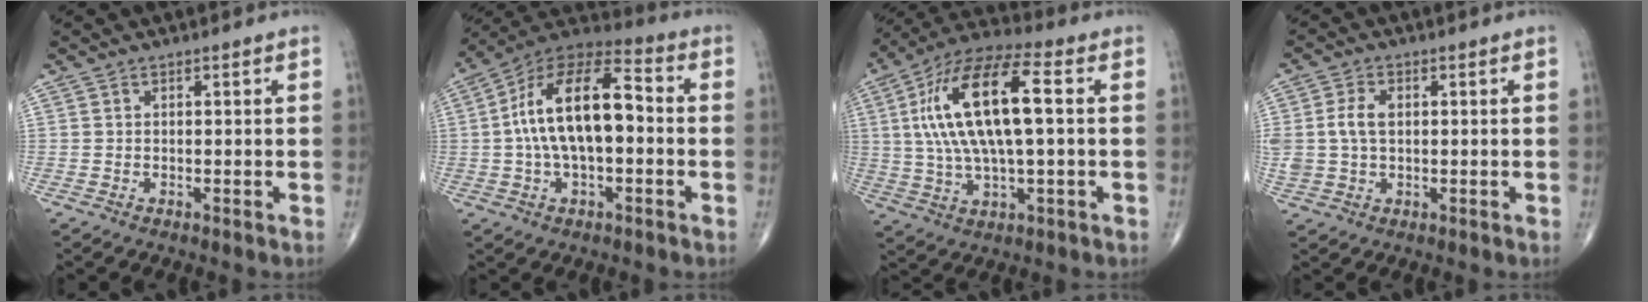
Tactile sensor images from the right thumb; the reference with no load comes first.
{"total": 17.2, "force": [0.1, 8.3, 15.1], "torque": [-0.265, 0.045, -0.008]}
{"total": 19.3, "force": [2.7, 6.7, 17.9], "torque": [-0.355, 0.029, 0.047]}
{"total": 6.2, "force": [0.7, 4.1, 4.6], "torque": [-0.105, 0.012, 0.016]}